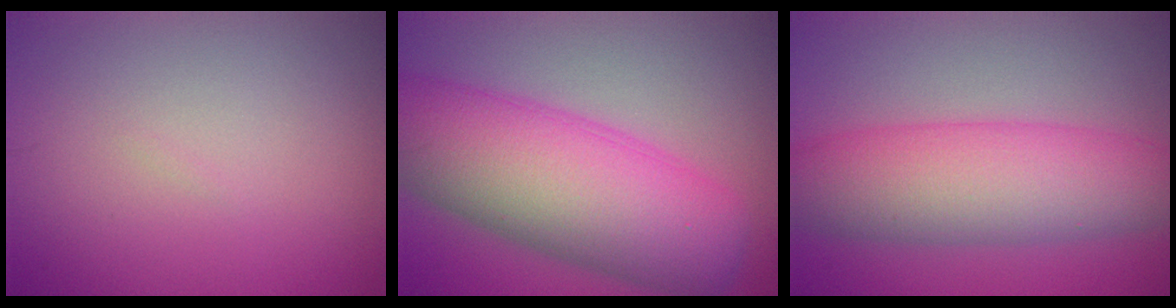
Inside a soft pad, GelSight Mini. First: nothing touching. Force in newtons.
{"total": 11.8, "press": 11.8, "slide": 0.3}
{"total": 8.2, "press": 8.2, "slide": 0.3}